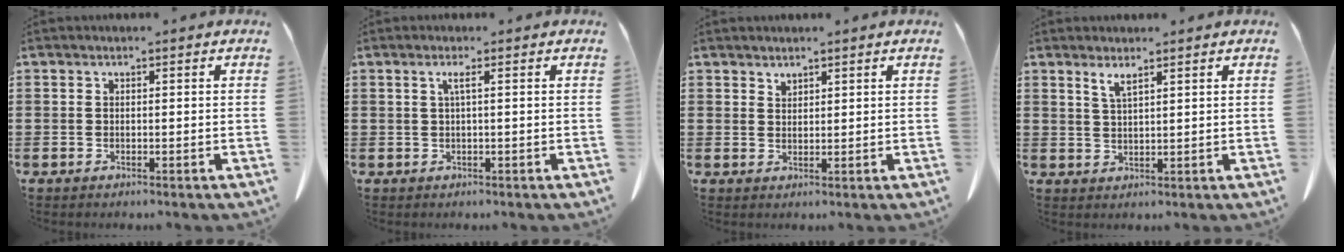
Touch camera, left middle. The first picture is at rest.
{"total": 1.5, "force": [0.4, -0.1, 1.4], "torque": [-0.029, -0.001, 0.006]}
{"total": 1.5, "force": [1.5, 0.3, 0.1], "torque": [-0.004, -0.002, 0.029]}
{"total": 2.5, "force": [1.9, 0.2, 1.6], "torque": [-0.037, -0.002, 0.035]}